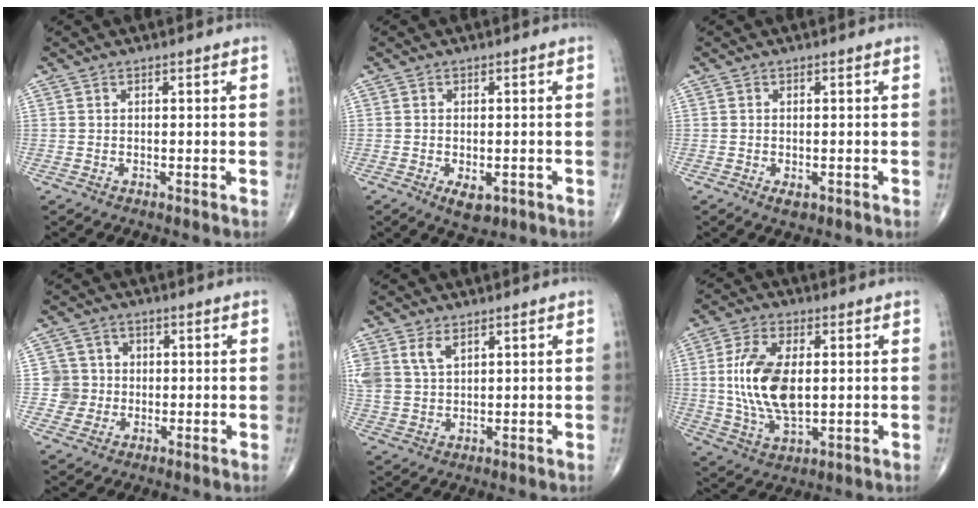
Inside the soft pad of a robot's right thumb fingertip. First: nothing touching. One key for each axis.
{"total": 4.0, "fx": -1.5, "fy": 2.1, "fz": 3.0, "tx": -0.043, "ty": -0.001, "tz": -0.016}
{"total": 1.7, "fx": -0.7, "fy": 0.9, "fz": 1.2, "tx": -0.017, "ty": -0.001, "tz": -0.007}
{"total": 5.3, "fx": -0.1, "fy": 5.3, "fz": 0.2, "tx": 0.033, "ty": 0.012, "tz": -0.007}
{"total": 8.2, "fx": 3.8, "fy": 5.3, "fz": 4.9, "tx": -0.109, "ty": -0.003, "tz": 0.086}
{"total": 14.3, "fx": 1.1, "fy": 7.4, "fz": 12.2, "tx": -0.237, "ty": -0.006, "tz": 0.026}